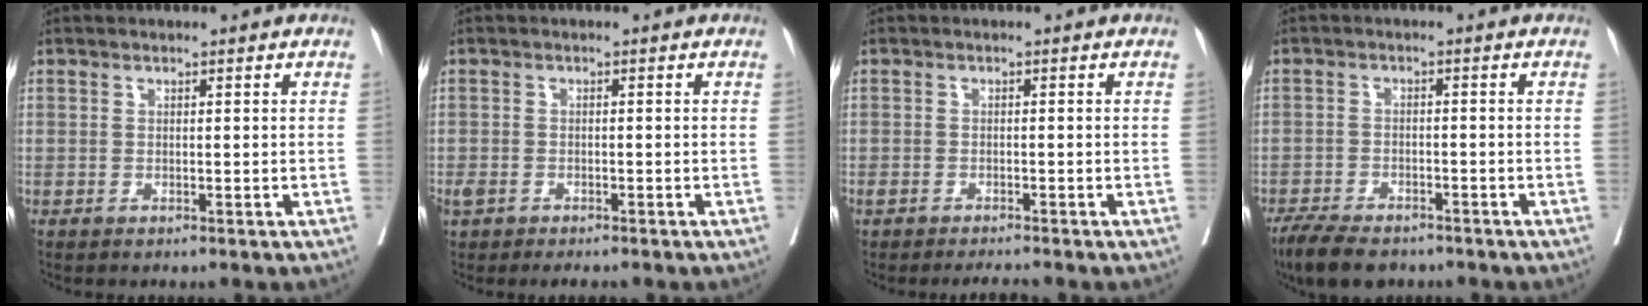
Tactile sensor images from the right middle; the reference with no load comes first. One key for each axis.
{"total": 3.4, "fx": -2.5, "fy": 1.6, "fz": 1.7, "tx": -0.033, "ty": -0.002, "tz": -0.037}
{"total": 2.3, "fx": -2.1, "fy": 0.3, "fz": 0.9, "tx": -0.017, "ty": -0.002, "tz": -0.034}
{"total": 8.1, "fx": -6.4, "fy": 2.9, "fz": 3.9, "tx": -0.062, "ty": -0.009, "tz": -0.103}